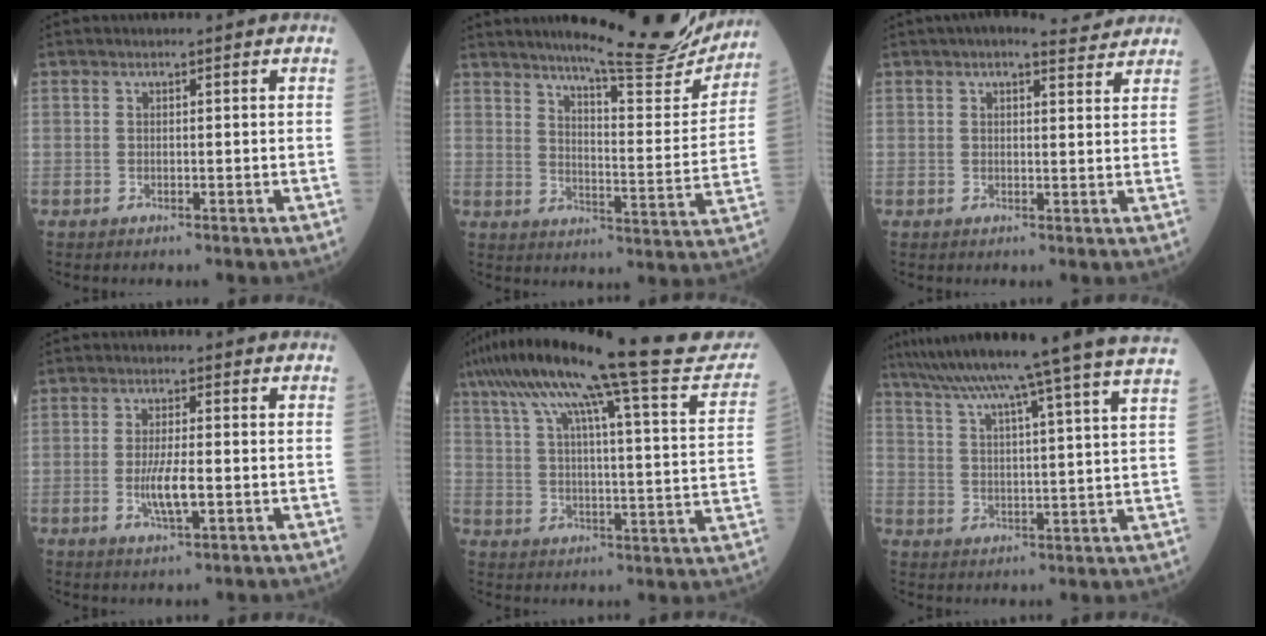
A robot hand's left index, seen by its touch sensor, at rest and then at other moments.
{"total": 17.8, "force": [16.1, 1.5, 7.5], "torque": [-0.103, -0.050, 0.203]}
{"total": 5.8, "force": [5.1, 1.4, 2.4], "torque": [-0.034, 0.021, 0.057]}
{"total": 4.6, "force": [-1.1, 0.8, 4.4], "torque": [-0.091, -0.008, -0.020]}
{"total": 28.3, "force": [24.0, 1.3, 14.9], "torque": [-0.245, -0.021, 0.319]}
{"total": 24.8, "force": [21.3, -2.6, 12.4], "torque": [-0.213, -0.041, 0.284]}